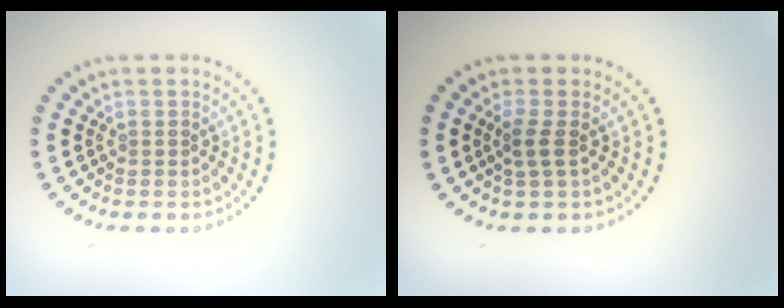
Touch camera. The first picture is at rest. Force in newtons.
{"total": 1.5, "press": 1.3, "slide": 0.9}